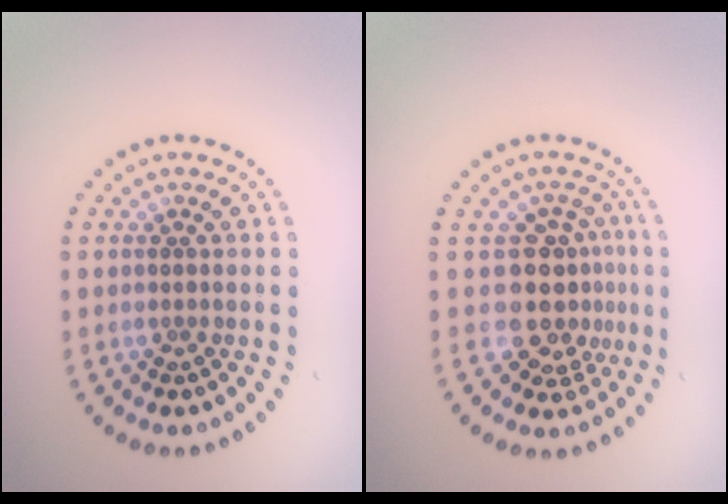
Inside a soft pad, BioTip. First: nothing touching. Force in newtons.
{"total": 4.3, "press": 3.4, "slide": 2.7}